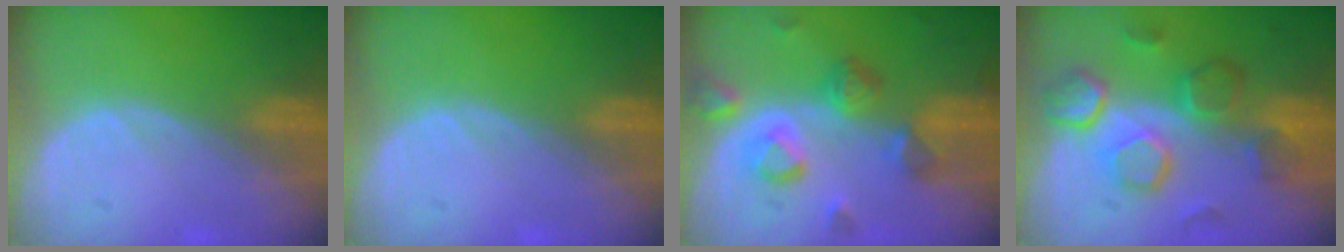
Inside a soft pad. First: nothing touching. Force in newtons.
{"total": 0.0}
{"total": 7.8, "press": 7.5, "slide": 2.0}
{"total": 9.0, "press": 8.8, "slide": 1.8}